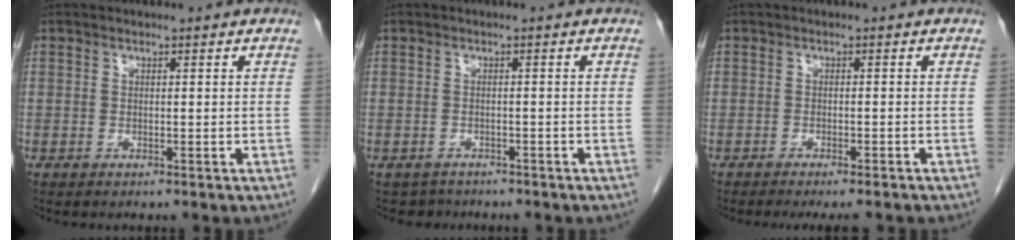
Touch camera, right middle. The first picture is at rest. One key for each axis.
{"total": 2.8, "fx": -2.4, "fy": 1.5, "fz": -0.2, "tx": -0.004, "ty": 0.001, "tz": -0.035}
{"total": 5.8, "fx": -5.0, "fy": 0.8, "fz": 2.7, "tx": -0.027, "ty": -0.011, "tz": -0.067}